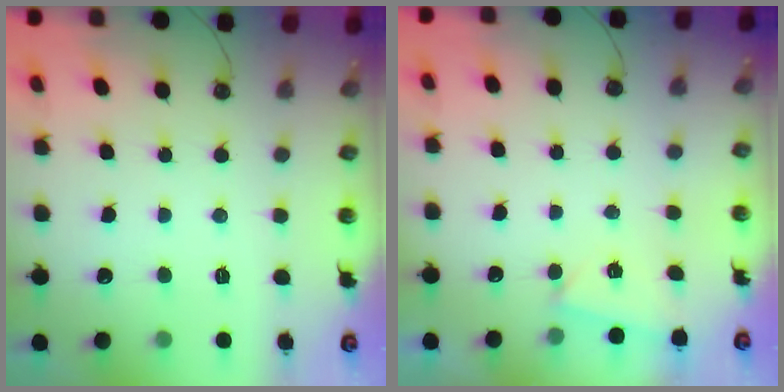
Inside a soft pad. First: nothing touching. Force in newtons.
{"total": 2.5, "press": 1.5, "slide": 2.0}